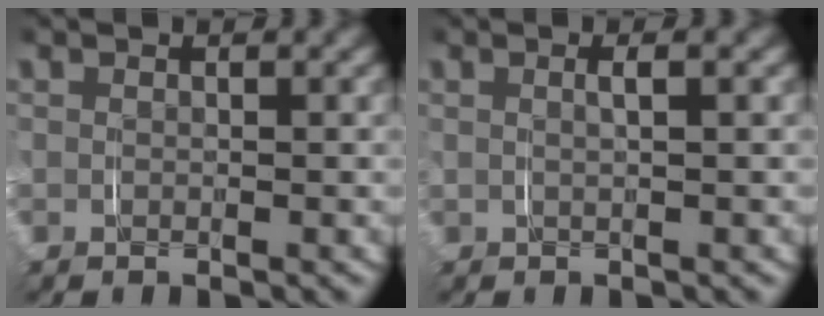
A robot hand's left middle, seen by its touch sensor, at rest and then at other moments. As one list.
[{"total": 1.2, "force": [0.4, 0.0, 1.1], "torque": [-0.023, 0.004, 0.006]}]